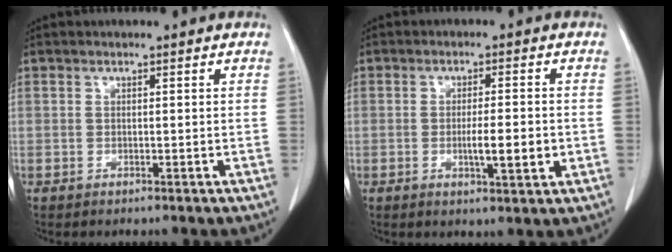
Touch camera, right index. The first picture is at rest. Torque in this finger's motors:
{"motor_torque": [1.03, -0.40, 0.40, 0.11]}